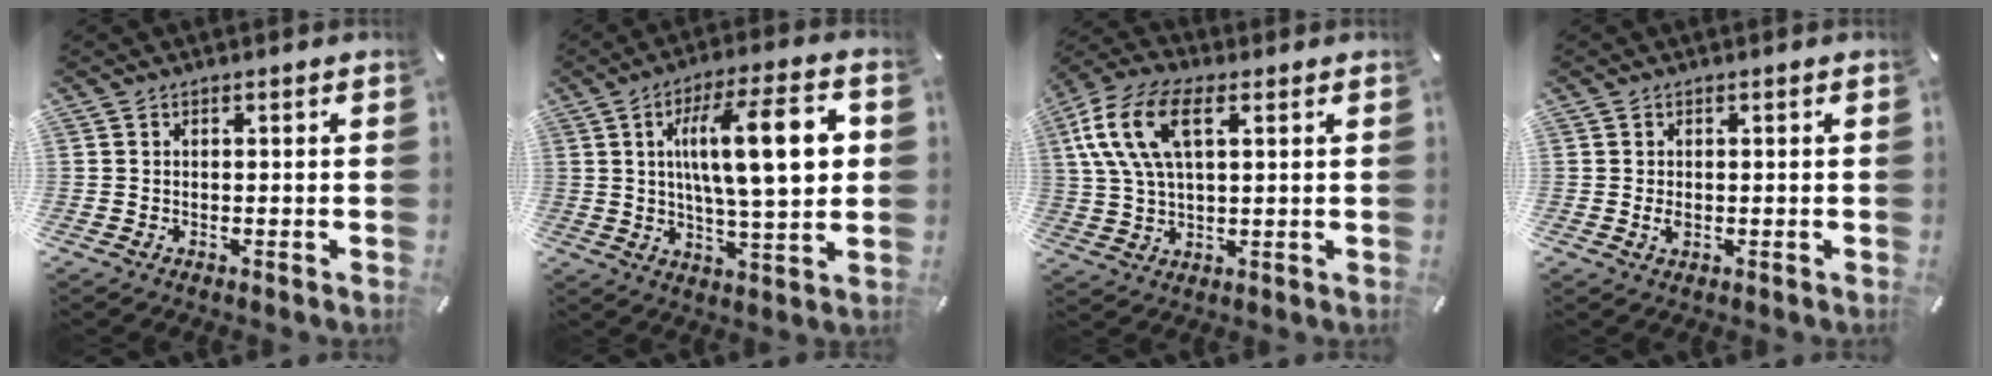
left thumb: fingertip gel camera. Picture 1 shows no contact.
{"total": 19.5, "force": [4.0, 5.9, 18.2], "torque": [-0.296, -0.001, 0.048]}
{"total": 13.4, "force": [4.7, 7.1, 10.4], "torque": [-0.238, 0.008, 0.082]}
{"total": 2.2, "force": [-0.2, 1.3, 1.7], "torque": [-0.040, -0.001, -0.008]}